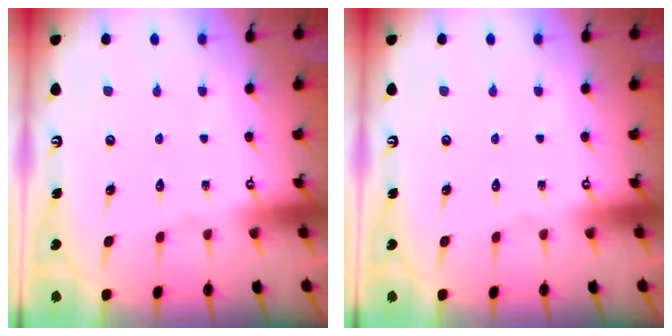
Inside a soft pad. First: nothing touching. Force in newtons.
{"total": 0.0}